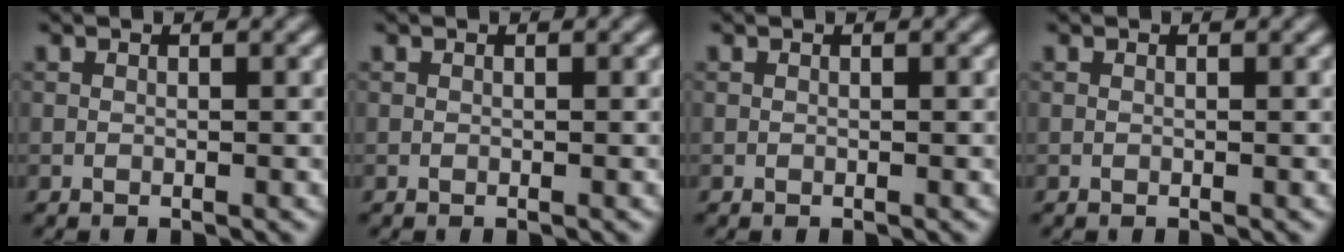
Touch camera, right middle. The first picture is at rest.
{"total": 0.0}
{"total": 0.0}
{"total": 0.0}